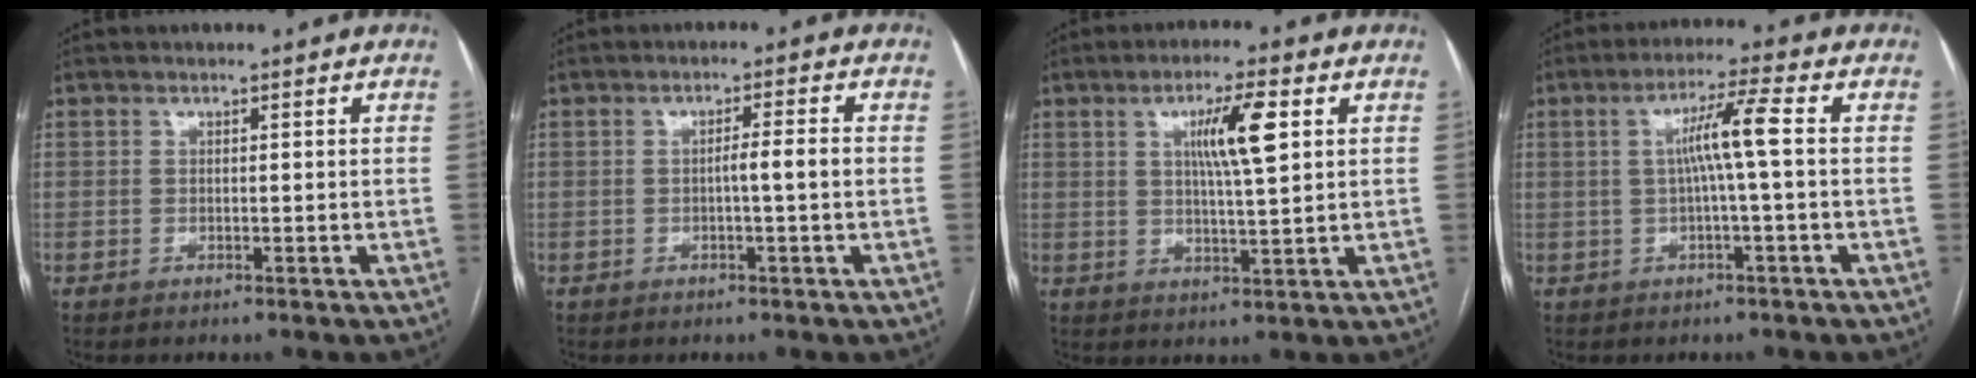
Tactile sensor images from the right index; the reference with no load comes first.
{"total": 3.0, "force": [-0.4, -0.2, 2.9], "torque": [-0.045, 0.005, -0.006]}
{"total": 7.7, "force": [2.4, 0.6, 7.3], "torque": [-0.128, 0.004, 0.042]}
{"total": 6.1, "force": [0.4, -0.6, 6.1], "torque": [-0.107, 0.013, 0.010]}